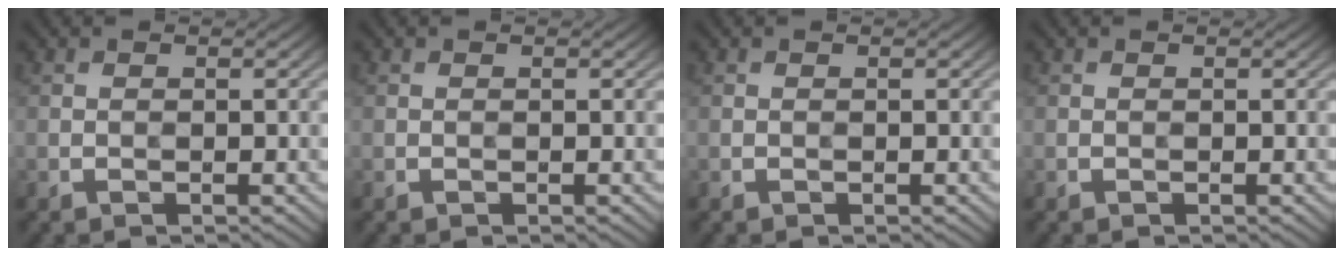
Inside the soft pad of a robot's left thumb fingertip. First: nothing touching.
{"total": 0.0}
{"total": 0.0}
{"total": 0.0}